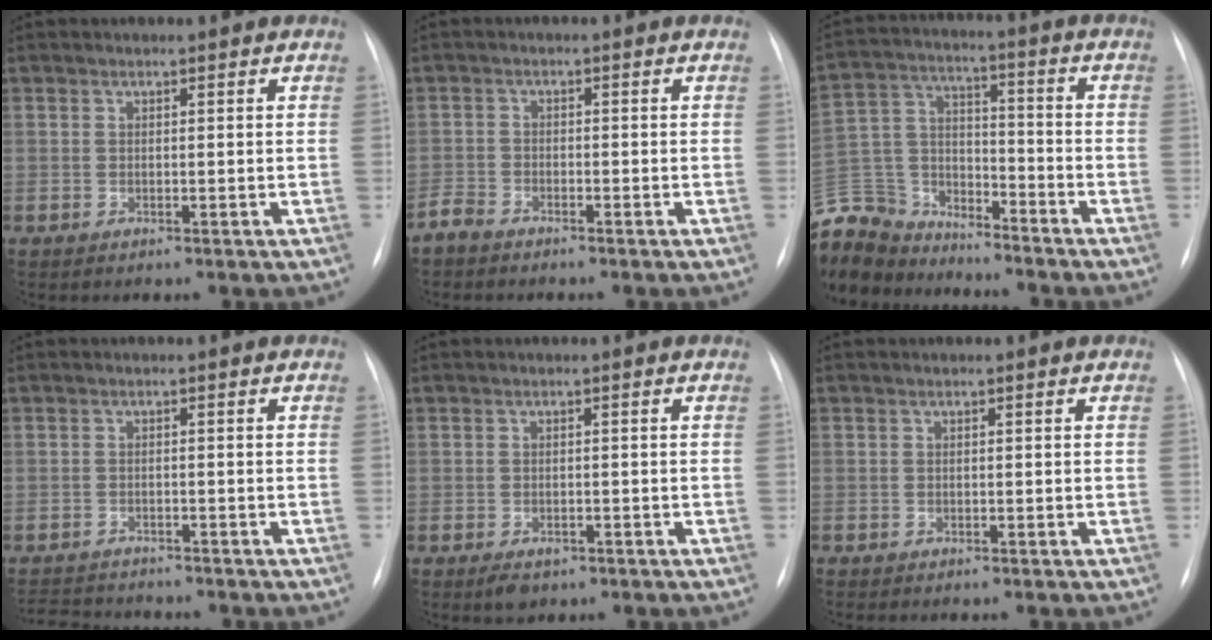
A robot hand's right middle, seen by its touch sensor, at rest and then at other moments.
{"total": 2.2, "force": [-2.1, 0.6, 0.4], "torque": [-0.010, -0.003, -0.041]}
{"total": 17.1, "force": [-15.6, 6.0, 3.6], "torque": [-0.096, 0.028, -0.281]}
{"total": 6.5, "force": [-6.2, 1.0, 1.5], "torque": [-0.027, -0.009, -0.095]}
{"total": 2.5, "force": [-1.5, 1.4, 1.4], "torque": [-0.023, -0.002, -0.014]}
{"total": 0.5, "force": [-0.5, 0.1, 0.1], "torque": [-0.008, -0.002, -0.011]}